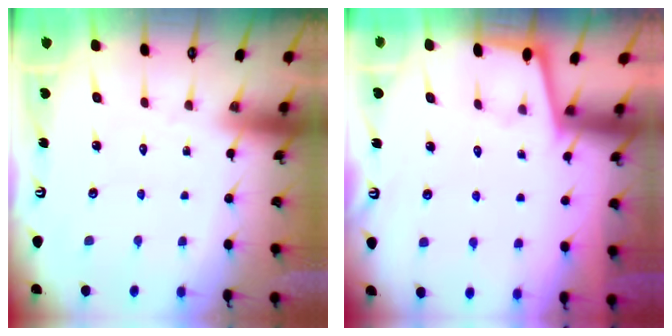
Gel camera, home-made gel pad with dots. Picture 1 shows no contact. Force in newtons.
{"total": 0.9, "press": 0.9, "slide": 0.2}